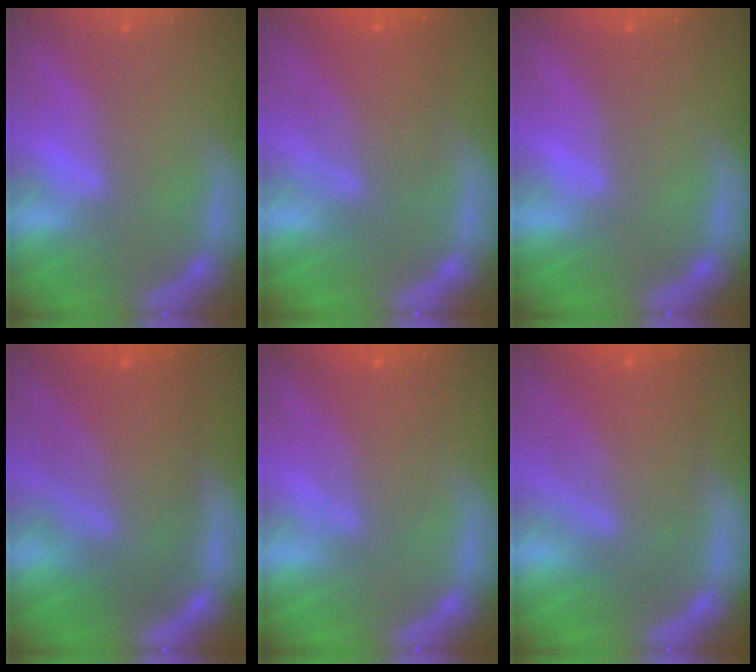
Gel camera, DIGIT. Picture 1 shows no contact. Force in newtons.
{"total": 6.0}
{"total": 0.9}
{"total": 9.5}
{"total": 4.6}
{"total": 8.1}